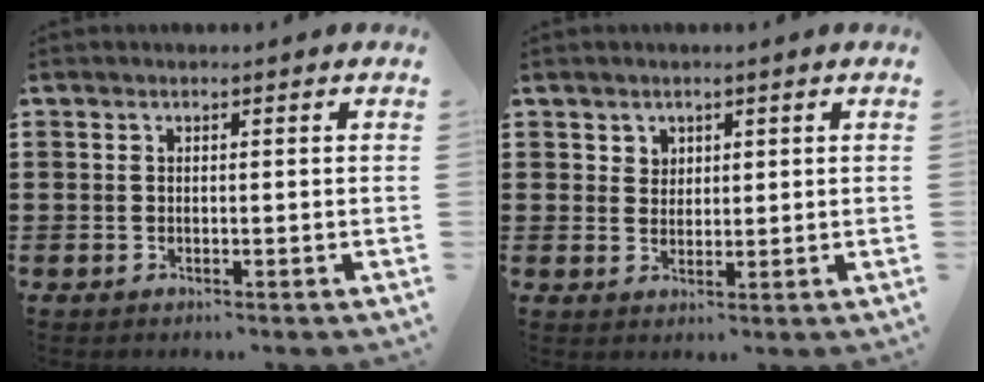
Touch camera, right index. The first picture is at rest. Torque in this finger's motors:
{"motor_torque": [0.02, 0.11, 0.04, 0.02]}